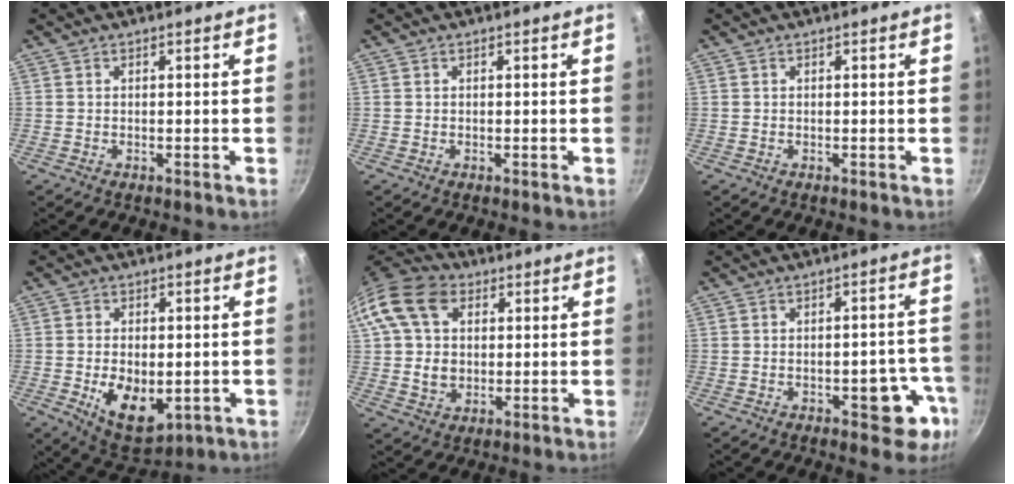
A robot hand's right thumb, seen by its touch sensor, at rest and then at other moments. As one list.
[{"total": 0.0}, {"total": 0.0}, {"total": 10.6, "force": [-2.0, 6.4, 8.2], "torque": [-0.114, -0.010, -0.015]}, {"total": 15.5, "force": [3.9, 11.8, 9.3], "torque": [-0.165, 0.014, 0.062]}, {"total": 8.8, "force": [-3.5, 4.4, 6.8], "torque": [-0.031, 0.024, -0.040]}]